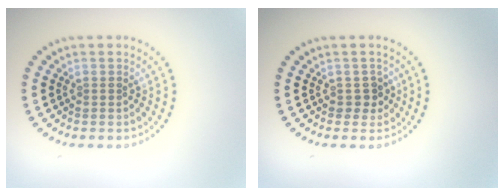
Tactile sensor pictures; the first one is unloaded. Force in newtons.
{"total": 1.4, "press": 1.2, "slide": 0.7}